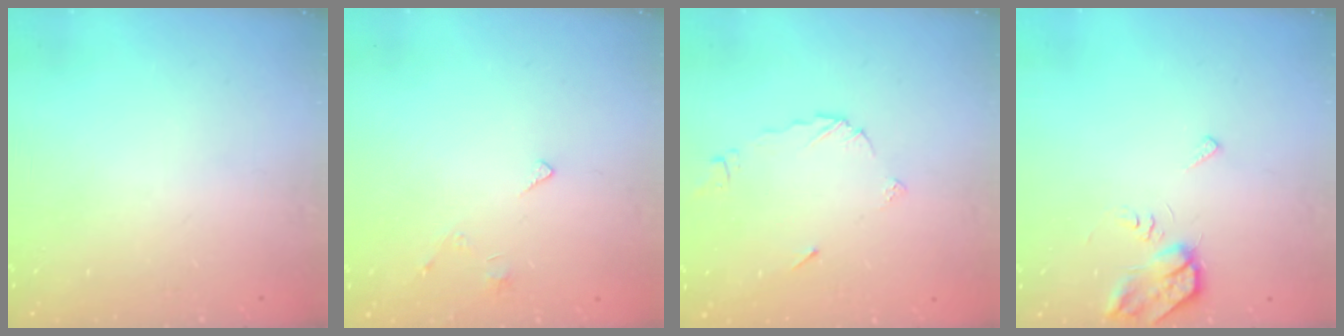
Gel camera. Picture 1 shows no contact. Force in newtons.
{"total": 2.0, "press": 1.9, "slide": 0.4}
{"total": 5.9, "press": 5.9, "slide": 0.3}
{"total": 6.6, "press": 6.6, "slide": 0.6}